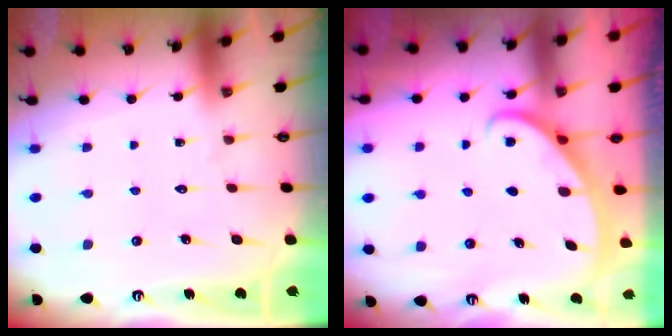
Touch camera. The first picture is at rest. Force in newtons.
{"total": 3.0, "press": 3.0, "slide": 0.1}